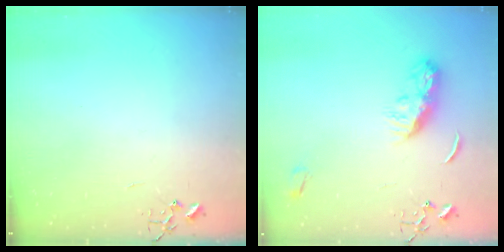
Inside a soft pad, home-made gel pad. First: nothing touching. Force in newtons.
{"total": 9.0, "press": 9.0, "slide": 0.2}